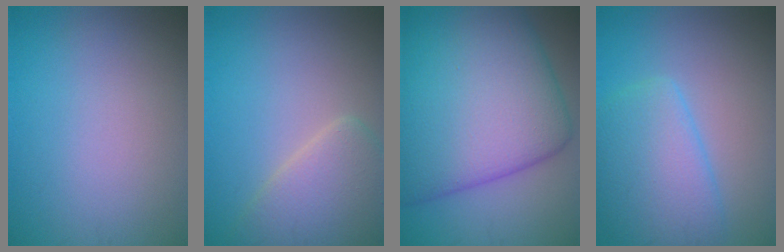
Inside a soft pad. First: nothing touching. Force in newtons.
{"total": 4.5, "press": 4.5, "slide": 0.2}
{"total": 14.7, "press": 14.7, "slide": 0.5}
{"total": 5.5, "press": 5.5, "slide": 0.3}